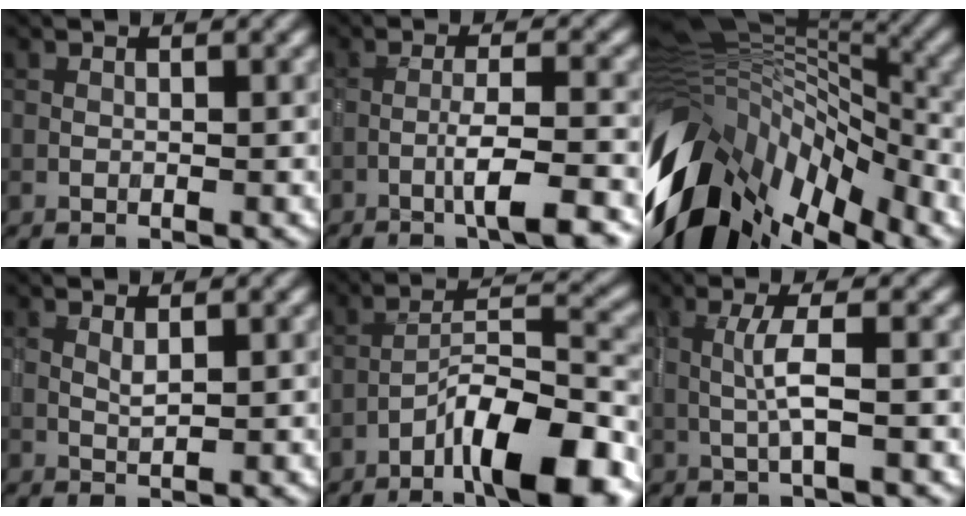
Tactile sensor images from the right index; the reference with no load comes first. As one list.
[{"total": 4.2, "force": [-2.4, 0.1, 3.4], "torque": [-0.056, 0.012, -0.049]}, {"total": 14.9, "force": [-5.1, 7.1, 12.1], "torque": [-0.238, 0.004, -0.096]}, {"total": 0.9, "force": [0.4, 0.1, 0.8], "torque": [-0.020, -0.001, 0.010]}, {"total": 10.0, "force": [-5.8, 2.4, 7.8], "torque": [-0.125, 0.016, -0.097]}, {"total": 2.5, "force": [-0.2, 0.0, 2.5], "torque": [-0.054, 0.002, -0.005]}]